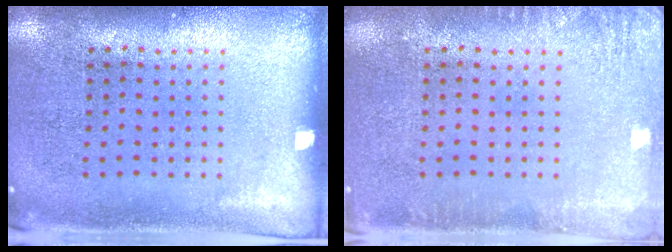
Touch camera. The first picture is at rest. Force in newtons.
{"total": 2.0, "press": 1.9, "slide": 0.2}